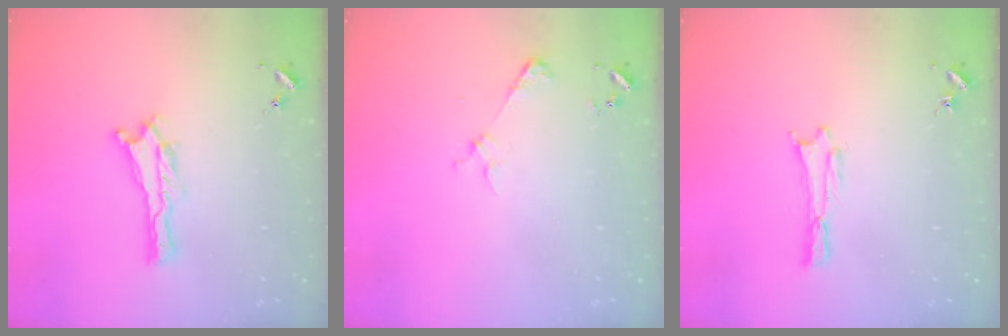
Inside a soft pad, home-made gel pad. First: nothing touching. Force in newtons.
{"total": 2.2, "press": 2.2, "slide": 0.2}
{"total": 0.7, "press": 0.7, "slide": 0.1}